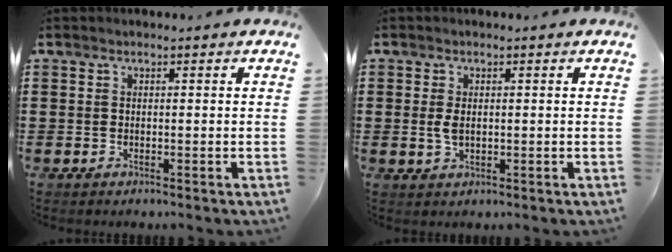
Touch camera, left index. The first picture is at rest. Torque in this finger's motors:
{"motor_torque": [0.27, 0.08, 0.23, 0.03]}